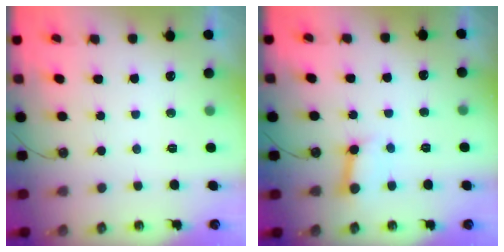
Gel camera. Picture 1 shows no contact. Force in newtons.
{"total": 4.6, "press": 4.6, "slide": 0.6}